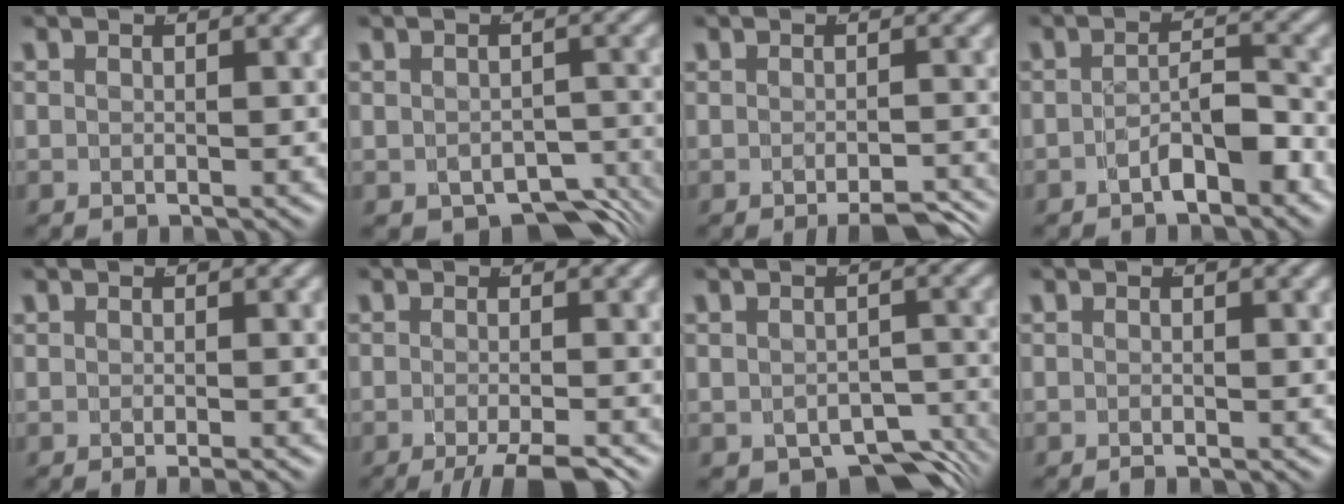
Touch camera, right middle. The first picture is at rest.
{"total": 7.9, "force": [-6.3, 3.8, 3.0], "torque": [-0.029, -0.026, -0.087]}
{"total": 3.6, "force": [-2.9, 0.7, 2.0], "torque": [-0.017, -0.006, -0.044]}
{"total": 3.7, "force": [-2.6, 1.5, 2.2], "torque": [-0.023, -0.003, -0.045]}
{"total": 0.9, "force": [-0.8, -0.1, 0.5], "torque": [-0.006, 0.002, -0.013]}
{"total": 5.8, "force": [-4.2, 1.4, 3.8], "torque": [-0.048, -0.017, -0.056]}
{"total": 9.0, "force": [-7.0, 4.4, 3.5], "torque": [-0.035, -0.026, -0.099]}
{"total": 0.6, "force": [-0.5, -0.2, 0.2], "torque": [0.001, 0.001, -0.010]}